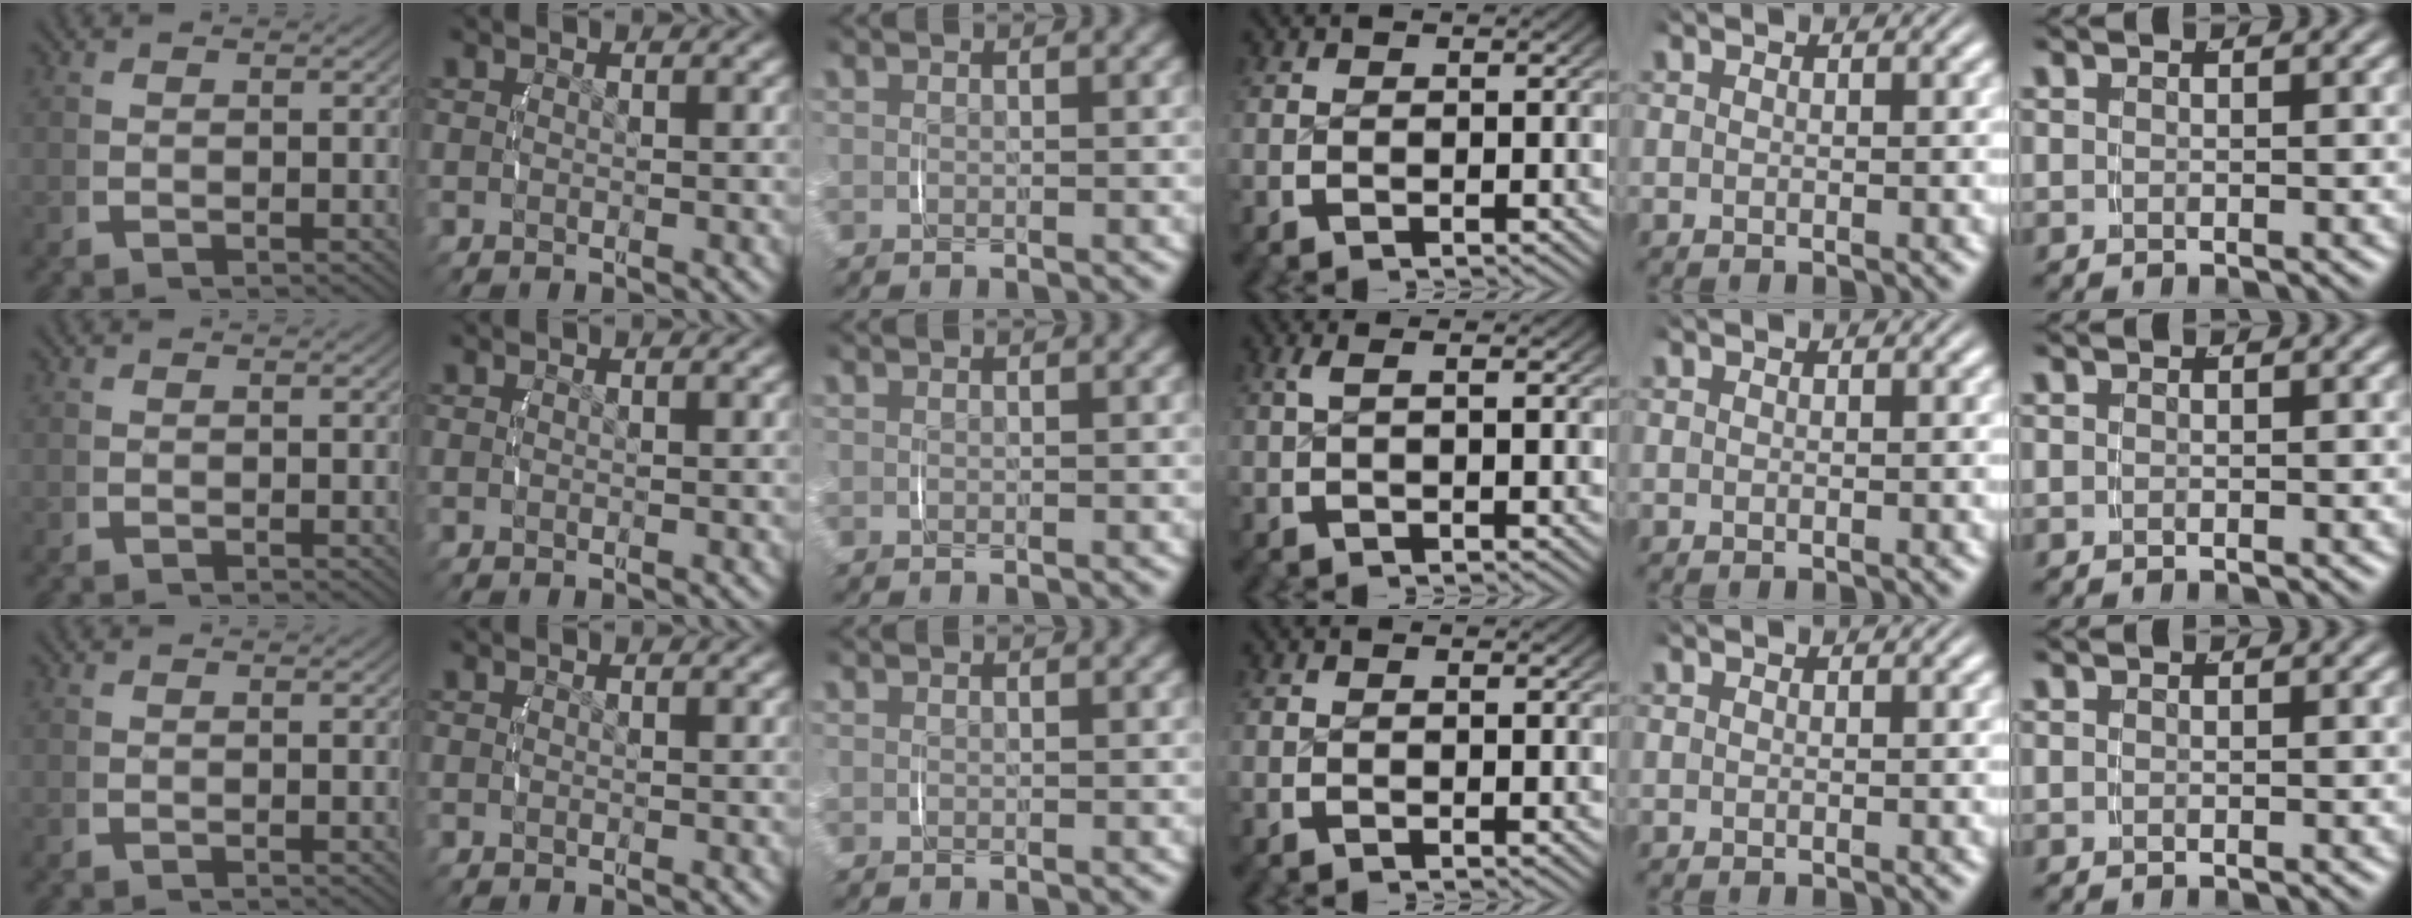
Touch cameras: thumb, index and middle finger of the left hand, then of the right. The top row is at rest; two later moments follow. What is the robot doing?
{"motion": "lift_and_place", "object": "glasses case"}